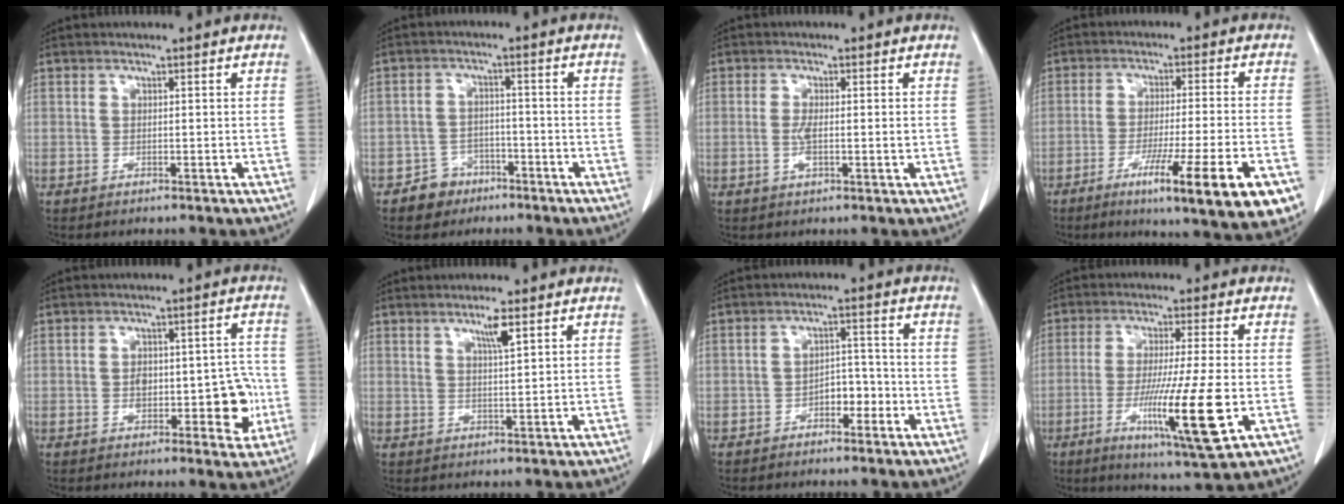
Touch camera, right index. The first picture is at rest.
{"total": 4.5, "force": [-2.9, 3.4, 0.4], "torque": [-0.002, 0.013, -0.044]}
{"total": 3.2, "force": [-0.4, 0.8, 3.1], "torque": [-0.064, -0.003, -0.008]}
{"total": 17.4, "force": [-8.9, 0.9, 15.0], "torque": [-0.159, -0.027, -0.132]}
{"total": 8.4, "force": [-1.6, 3.8, 7.3], "torque": [-0.087, 0.019, -0.014]}
{"total": 3.2, "force": [1.8, -0.1, 2.7], "torque": [-0.052, -0.005, 0.033]}
{"total": 3.9, "force": [-1.9, 2.1, 2.7], "torque": [-0.040, 0.014, -0.031]}
{"total": 13.6, "force": [-3.8, -0.1, 13.1], "torque": [-0.234, -0.033, -0.063]}